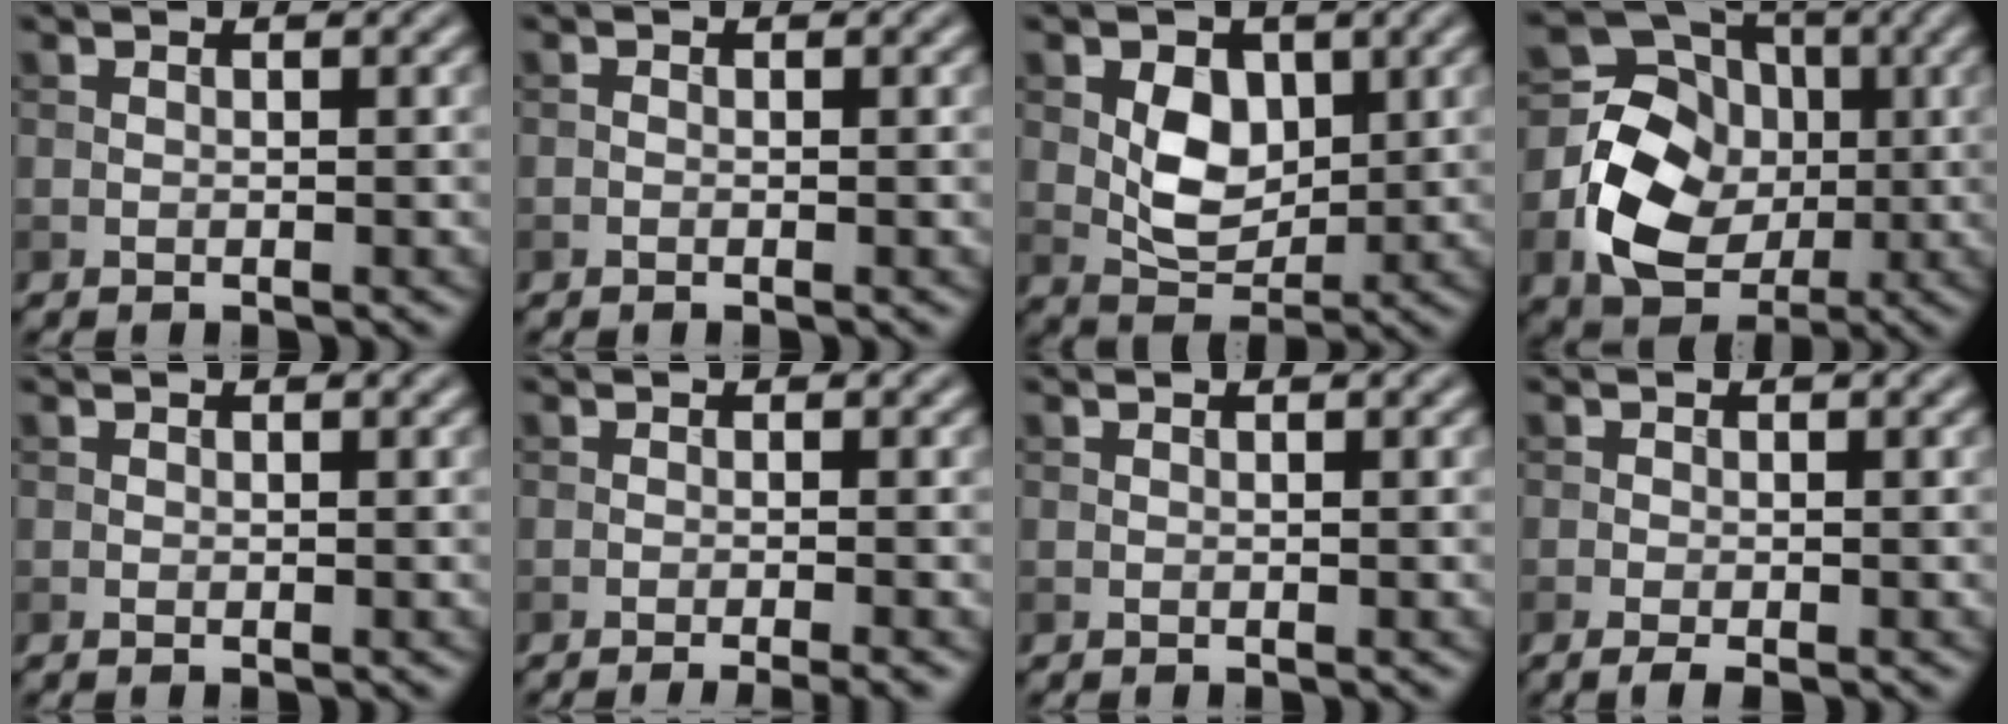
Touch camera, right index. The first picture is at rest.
{"total": 0.0}
{"total": 4.8, "force": [0.8, 3.4, 3.3], "torque": [-0.055, -0.005, 0.014]}
{"total": 11.5, "force": [-2.0, 9.6, 6.0], "torque": [-0.097, -0.018, -0.051]}
{"total": 0.0}
{"total": 2.8, "force": [-1.6, 0.5, 2.2], "torque": [-0.028, 0.000, -0.028]}
{"total": 0.0}
{"total": 1.5, "force": [-0.9, 0.5, 1.1], "torque": [-0.018, -0.001, -0.019]}